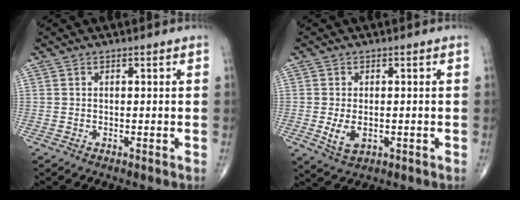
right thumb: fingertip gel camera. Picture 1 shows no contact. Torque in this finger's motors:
{"motor_torque": [-0.26, 0.29, 0.26, 0.19, 0.11]}